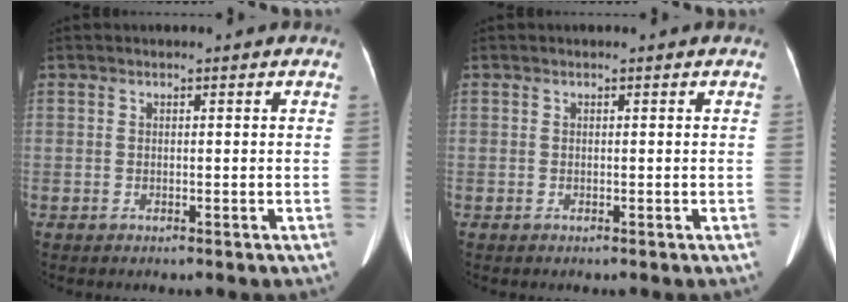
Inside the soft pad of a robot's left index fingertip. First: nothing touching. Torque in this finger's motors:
{"motor_torque": [-0.02, 0.04, 0.00, 0.00]}